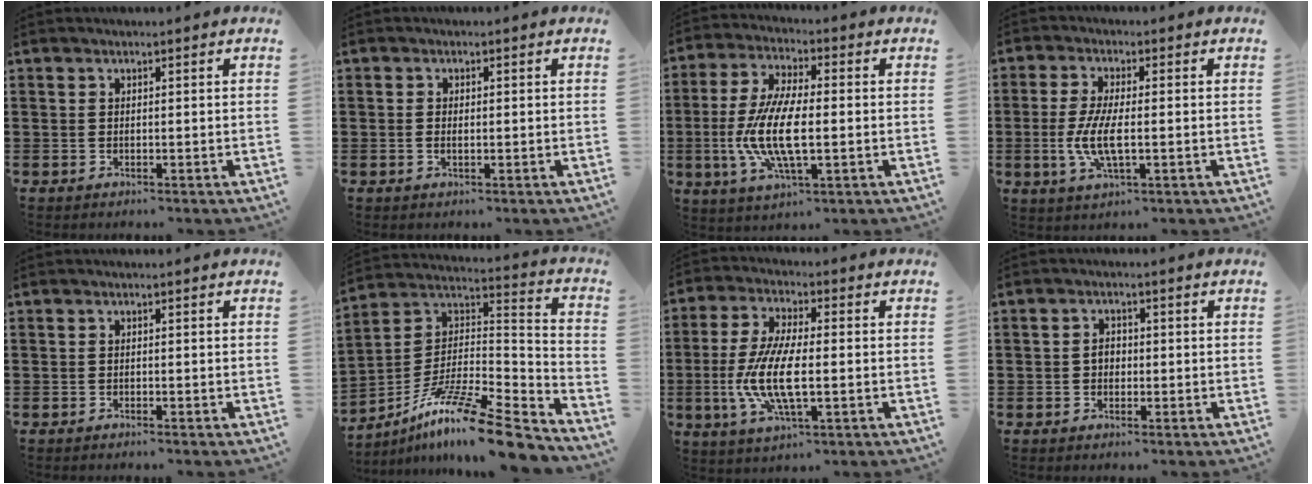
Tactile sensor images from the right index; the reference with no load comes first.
{"total": 0.5, "force": [-0.1, 0.3, 0.4], "torque": [-0.008, -0.002, 0.000]}
{"total": 10.5, "force": [-1.9, 3.6, 9.7], "torque": [-0.223, -0.016, -0.040]}
{"total": 6.0, "force": [-1.2, 1.8, 5.6], "torque": [-0.129, -0.008, -0.030]}
{"total": 0.6, "force": [-0.5, -0.2, 0.0], "torque": [-0.001, -0.002, -0.011]}
{"total": 13.2, "force": [-10.1, 1.2, 8.5], "torque": [-0.144, 0.018, -0.189]}
{"total": 9.7, "force": [-2.0, 3.2, 8.9], "torque": [-0.201, -0.013, -0.043]}
{"total": 1.9, "force": [-0.2, 1.4, 1.2], "torque": [-0.025, 0.005, -0.006]}